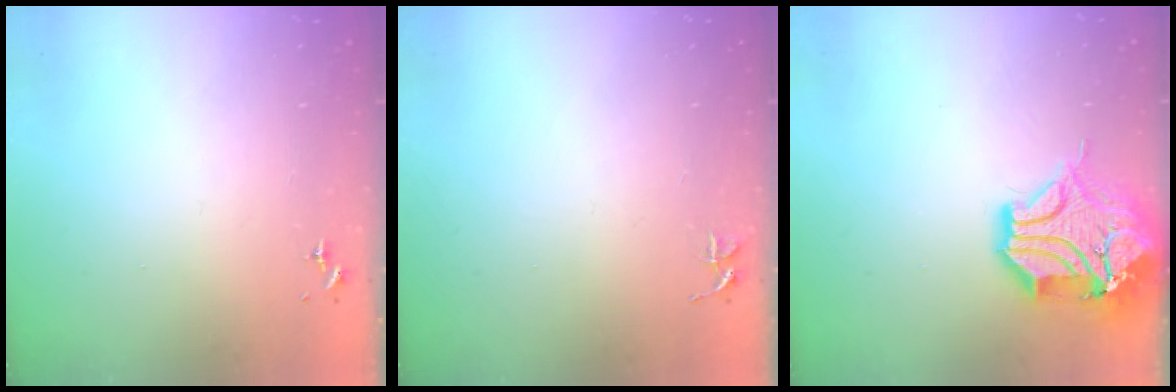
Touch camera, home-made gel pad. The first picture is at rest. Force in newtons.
{"total": 3.7, "press": 3.7, "slide": 0.3}
{"total": 16.8, "press": 16.6, "slide": 2.4}